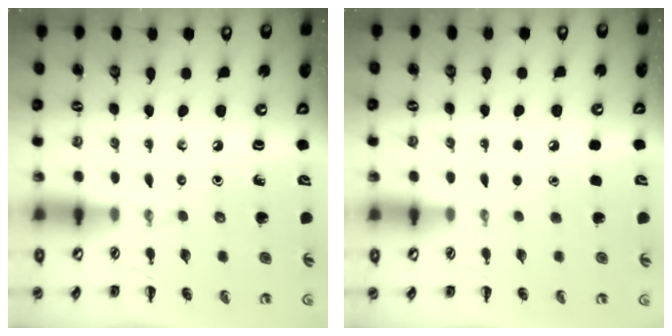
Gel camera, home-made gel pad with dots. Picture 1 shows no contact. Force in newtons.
{"total": 1.9, "press": 1.9, "slide": 0.2}